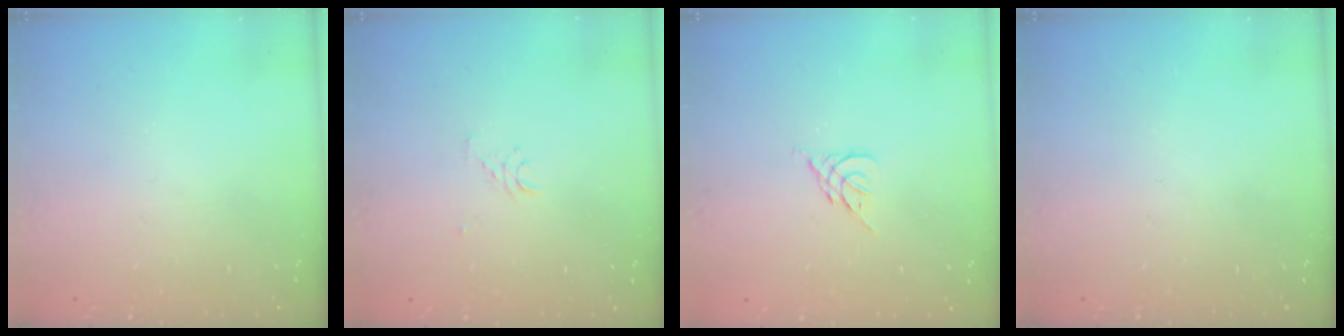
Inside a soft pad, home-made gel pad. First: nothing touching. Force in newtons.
{"total": 2.6, "press": 2.6, "slide": 0.1}
{"total": 2.6, "press": 2.5, "slide": 0.7}
{"total": 0.0}